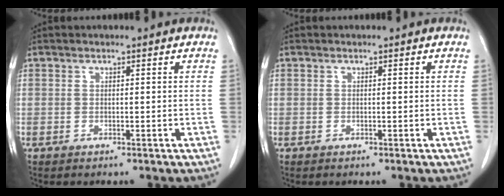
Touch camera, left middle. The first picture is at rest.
{"total": 0.0}